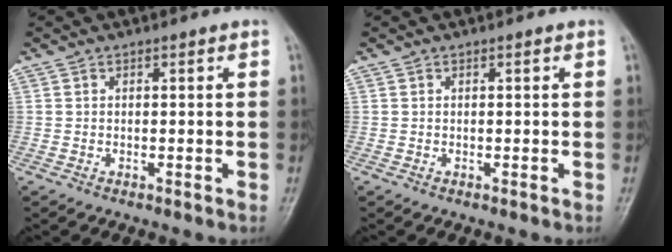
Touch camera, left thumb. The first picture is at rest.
{"total": 0.0}